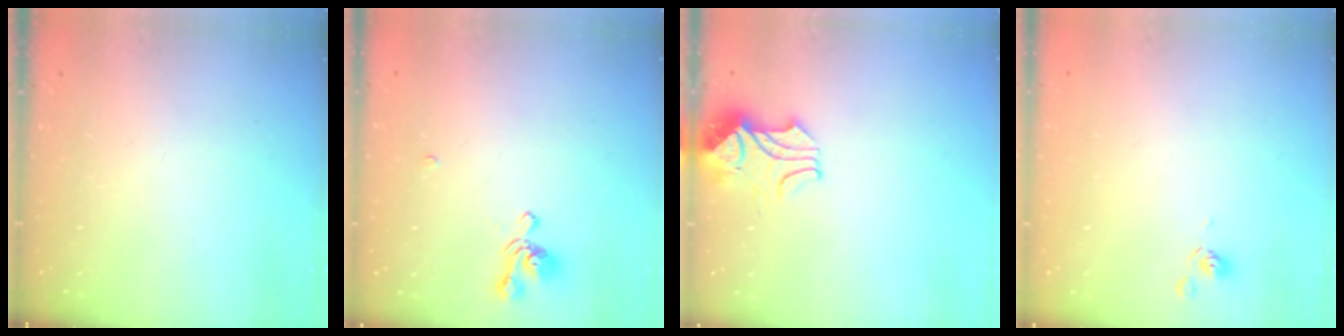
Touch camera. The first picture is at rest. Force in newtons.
{"total": 1.1, "press": 0.6, "slide": 0.9}
{"total": 2.2, "press": 2.0, "slide": 0.9}
{"total": 2.6, "press": 2.6, "slide": 0.4}